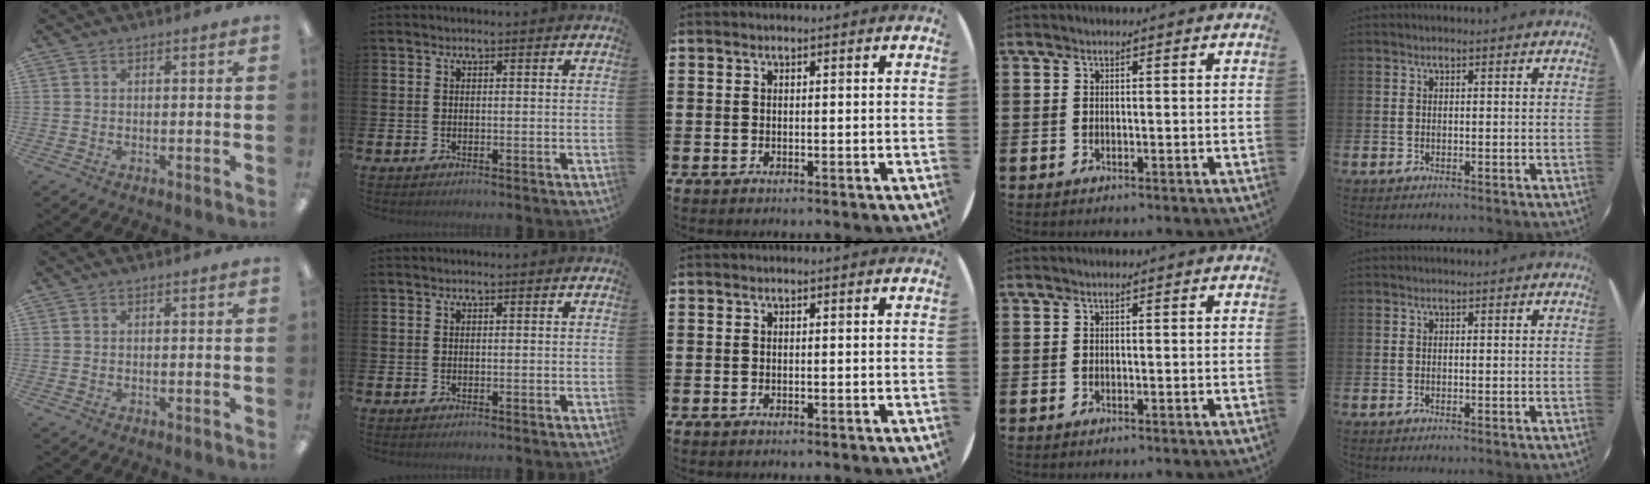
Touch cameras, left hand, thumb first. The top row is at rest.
{}